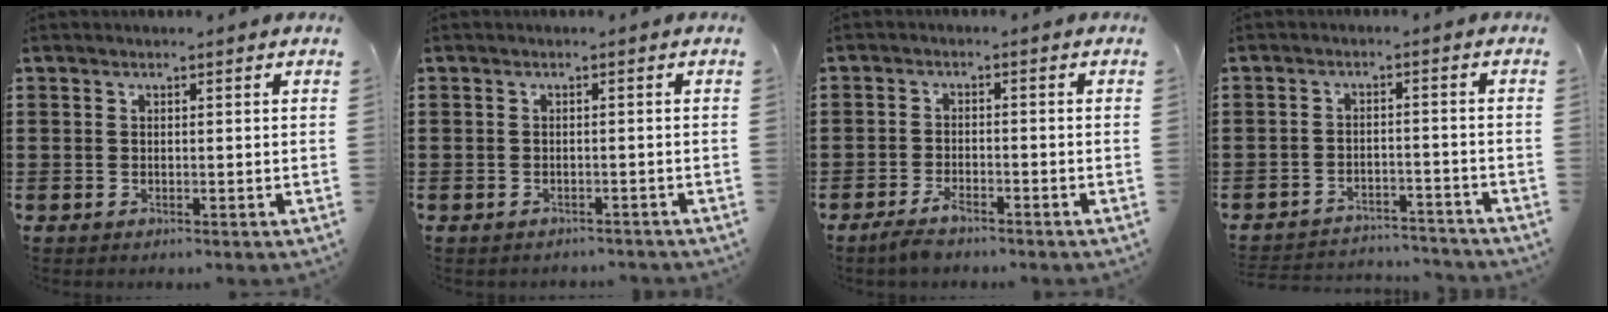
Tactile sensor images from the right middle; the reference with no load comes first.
{"total": 1.1, "force": [-1.1, 0.3, 0.0], "torque": [-0.004, 0.002, -0.024]}
{"total": 2.8, "force": [-2.2, 0.7, 1.5], "torque": [-0.040, -0.001, -0.048]}
{"total": 3.5, "force": [-3.4, 0.4, 0.2], "torque": [-0.008, 0.004, -0.075]}